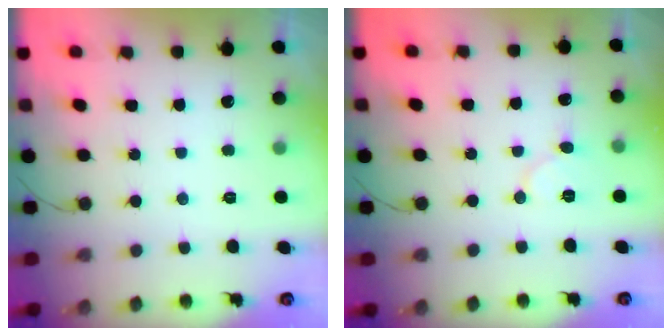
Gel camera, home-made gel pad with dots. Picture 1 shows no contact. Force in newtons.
{"total": 6.5, "press": 6.5, "slide": 0.6}